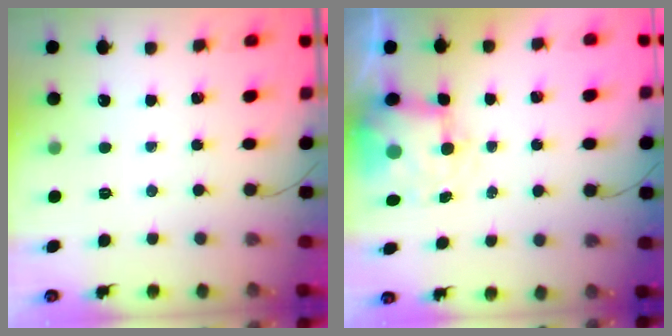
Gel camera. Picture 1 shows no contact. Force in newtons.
{"total": 7.6, "press": 7.5, "slide": 1.3}